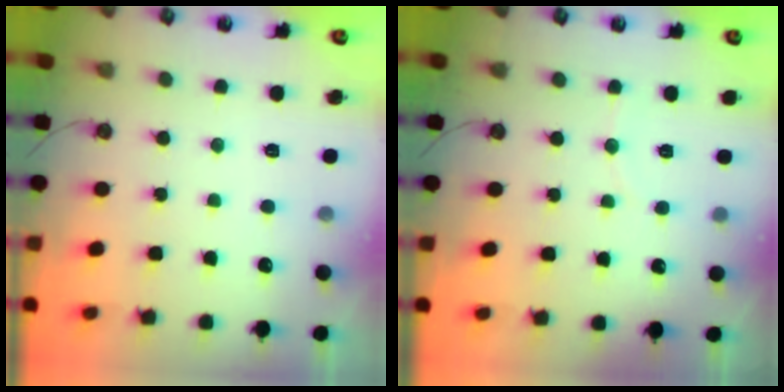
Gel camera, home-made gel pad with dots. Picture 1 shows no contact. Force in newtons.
{"total": 2.6, "press": 2.6, "slide": 0.2}